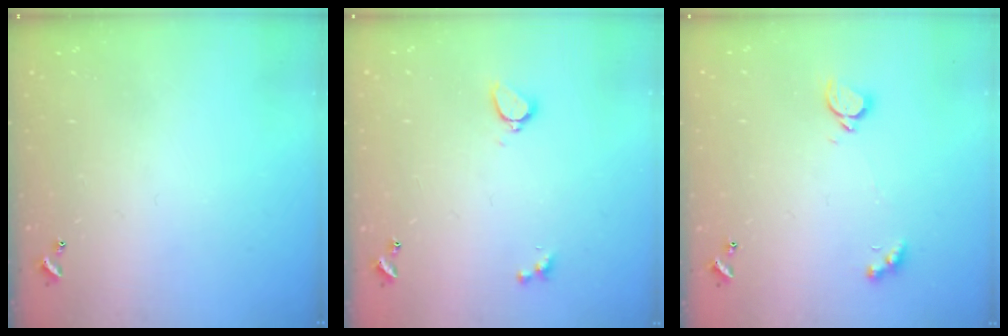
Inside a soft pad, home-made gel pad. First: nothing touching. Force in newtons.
{"total": 2.9, "press": 2.6, "slide": 1.3}
{"total": 1.6, "press": 1.5, "slide": 0.5}